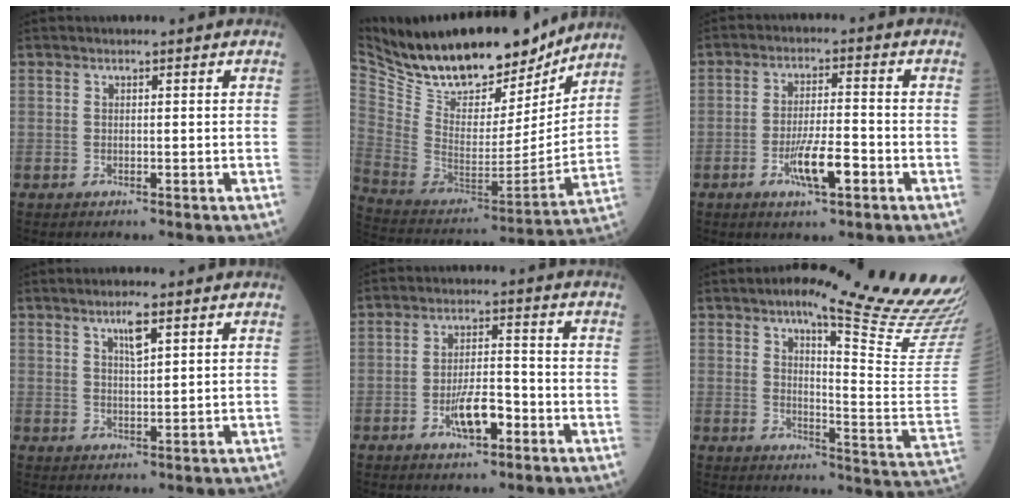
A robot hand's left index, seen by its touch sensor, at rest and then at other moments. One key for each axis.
{"total": 24.1, "fx": 20.4, "fy": 8.0, "fz": 10.0, "tx": -0.194, "ty": -0.023, "tz": 0.327}
{"total": 6.5, "fx": -3.0, "fy": 1.3, "fz": 5.6, "tx": -0.110, "ty": -0.007, "tz": -0.052}
{"total": 3.4, "fx": 1.9, "fy": 0.6, "fz": 2.7, "tx": -0.054, "ty": 0.001, "tz": 0.037}
{"total": 6.0, "fx": -3.0, "fy": 2.1, "fz": 4.8, "tx": -0.095, "ty": -0.001, "tz": -0.050}
{"total": 21.8, "fx": 17.8, "fy": 0.4, "fz": 12.6, "tx": -0.168, "ty": -0.070, "tz": 0.215}